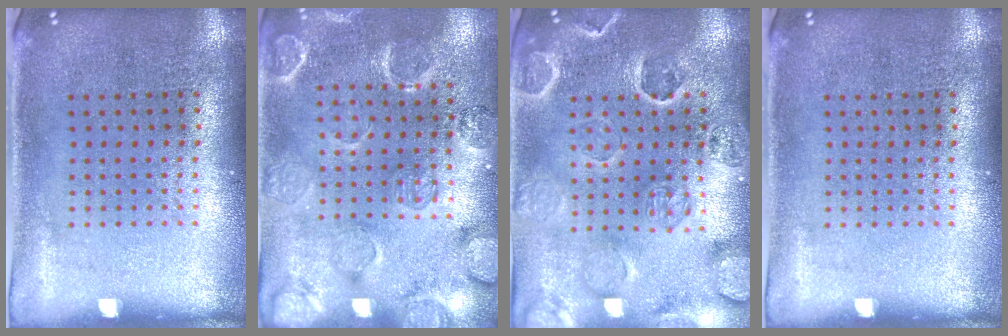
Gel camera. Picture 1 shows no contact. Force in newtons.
{"total": 2.4, "press": 2.2, "slide": 0.8}
{"total": 2.8, "press": 2.7, "slide": 0.6}
{"total": 0.0}